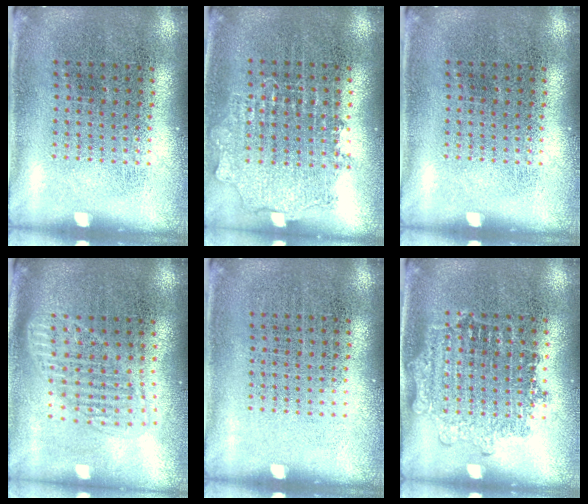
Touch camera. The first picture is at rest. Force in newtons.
{"total": 0.9, "press": 0.8, "slide": 0.2}
{"total": 0.0}
{"total": 1.5, "press": 1.3, "slide": 0.8}
{"total": 0.0}
{"total": 1.2, "press": 1.1, "slide": 0.5}